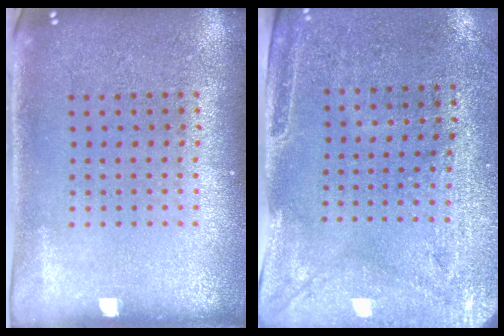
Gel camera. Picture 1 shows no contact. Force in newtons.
{"total": 3.0, "press": 2.5, "slide": 1.6}